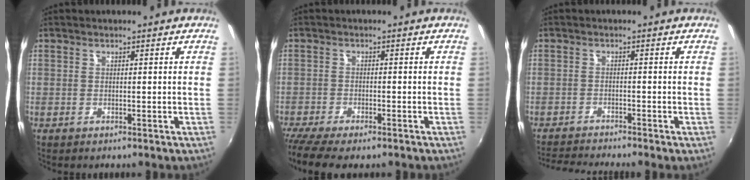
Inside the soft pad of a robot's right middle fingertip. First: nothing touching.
{"total": 7.9, "force": [-6.4, 1.5, 4.3], "torque": [-0.108, -0.041, -0.113]}
{"total": 5.2, "force": [-4.9, -0.9, 1.3], "torque": [-0.045, -0.015, -0.091]}